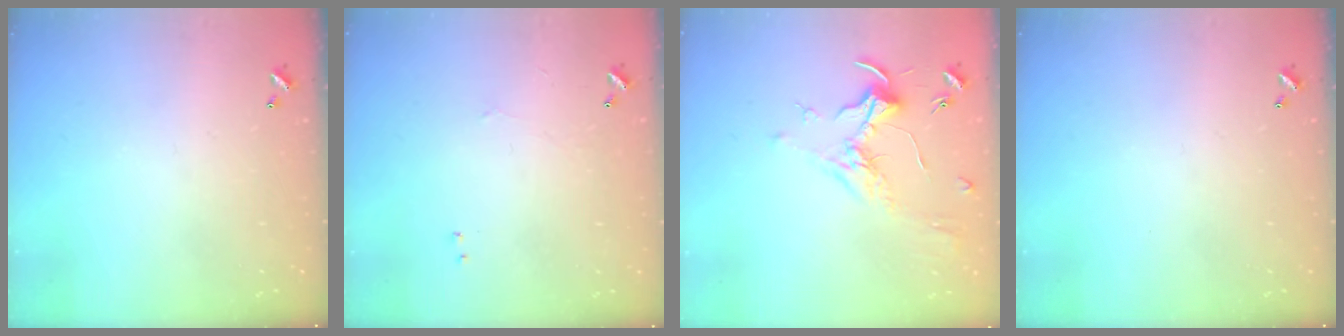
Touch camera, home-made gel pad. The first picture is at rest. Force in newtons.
{"total": 0.7, "press": 0.4, "slide": 0.5}
{"total": 1.8, "press": 1.6, "slide": 0.8}
{"total": 0.0}